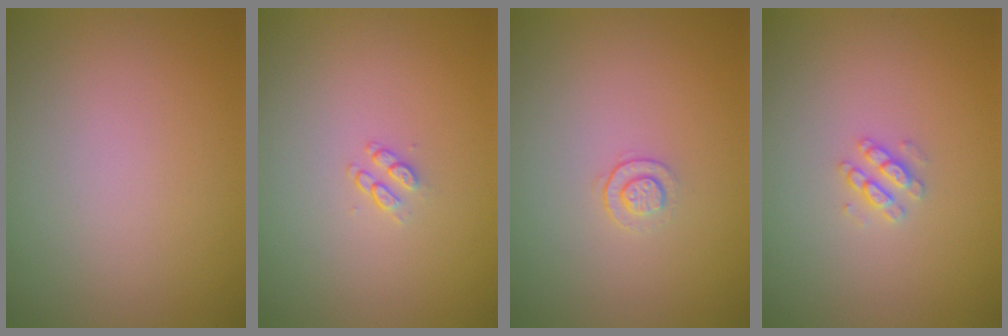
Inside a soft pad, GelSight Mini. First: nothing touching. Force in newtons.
{"total": 1.1, "press": 0.7, "slide": 0.8}
{"total": 1.1, "press": 0.7, "slide": 0.9}
{"total": 1.6, "press": 1.6, "slide": 0.3}